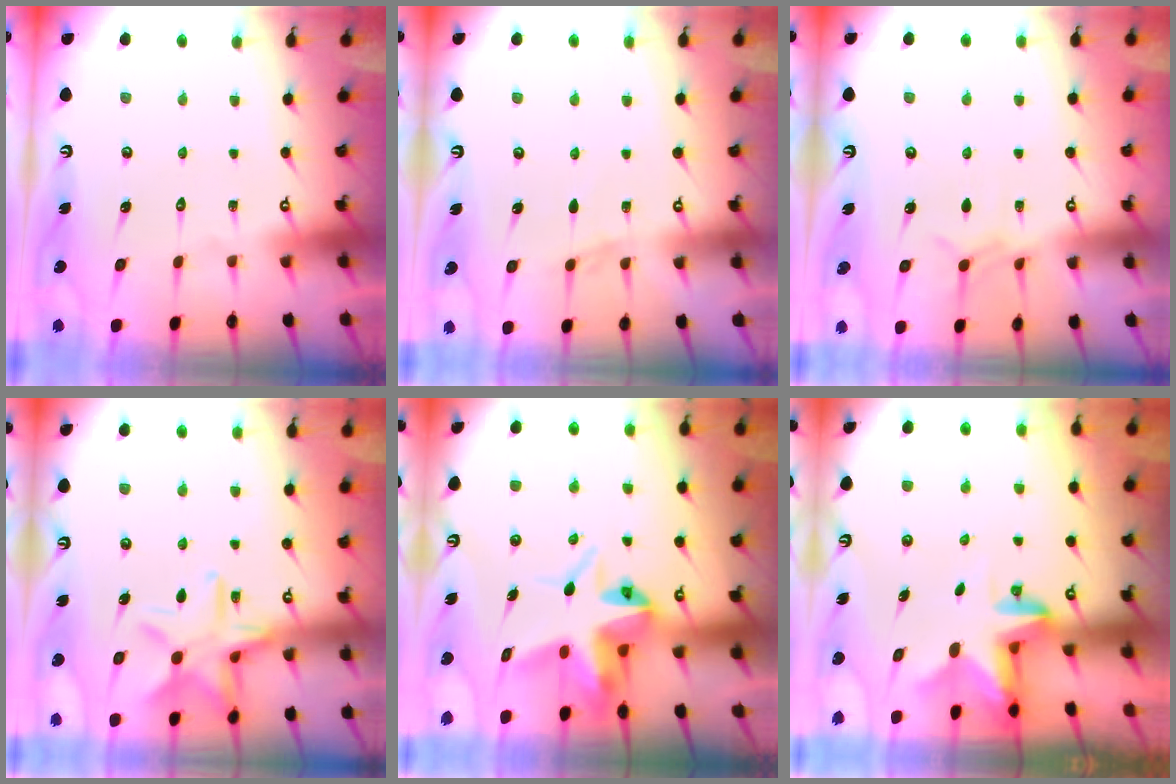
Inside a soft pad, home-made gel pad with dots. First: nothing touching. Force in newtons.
{"total": 4.0, "press": 3.9, "slide": 0.4}
{"total": 3.6, "press": 3.5, "slide": 0.4}
{"total": 13.3, "press": 13.3, "slide": 1.0}
{"total": 7.4, "press": 7.4, "slide": 0.7}
{"total": 2.4, "press": 2.4, "slide": 0.4}